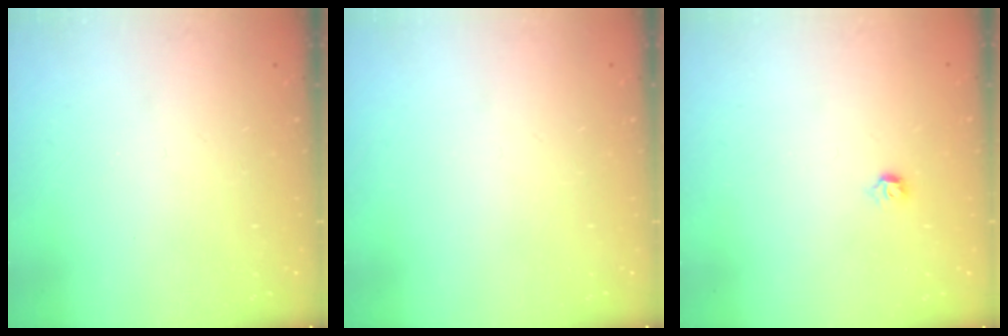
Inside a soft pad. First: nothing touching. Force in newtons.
{"total": 0.0}
{"total": 2.8, "press": 2.7, "slide": 0.8}